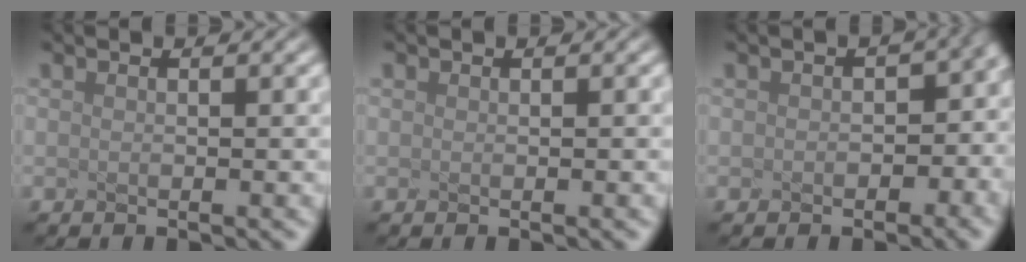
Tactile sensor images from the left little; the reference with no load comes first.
{"total": 0.9, "force": [-0.3, -0.5, -0.7], "torque": [-0.004, -0.009, 0.014]}
{"total": 3.6, "force": [-1.3, 2.1, 2.6], "torque": [-0.030, 0.000, 0.031]}